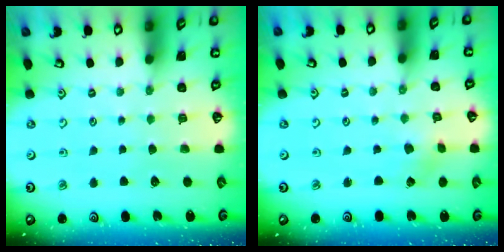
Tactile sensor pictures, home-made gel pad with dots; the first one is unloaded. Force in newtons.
{"total": 1.2, "press": 1.2, "slide": 0.2}